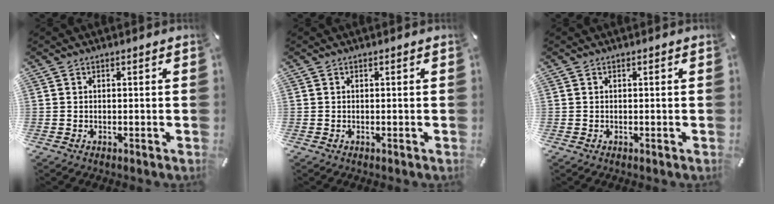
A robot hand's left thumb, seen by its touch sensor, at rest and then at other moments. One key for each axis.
{"total": 0.0}
{"total": 0.0}